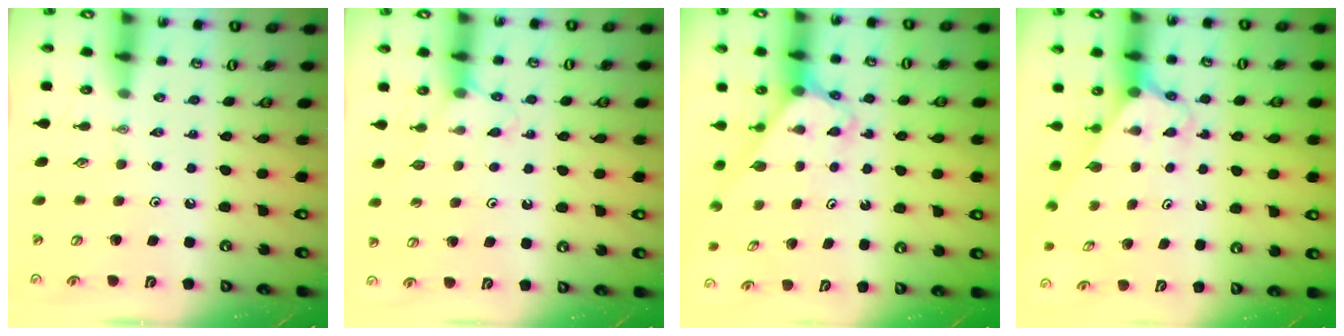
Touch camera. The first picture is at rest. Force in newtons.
{"total": 5.5, "press": 5.5, "slide": 0.6}
{"total": 2.9, "press": 2.9, "slide": 0.2}
{"total": 2.7, "press": 2.7, "slide": 0.1}